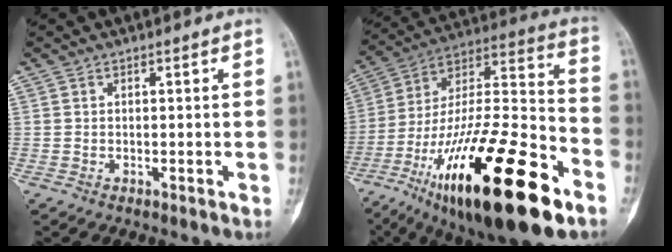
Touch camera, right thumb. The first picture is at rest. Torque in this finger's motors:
{"motor_torque": [1.13, 1.15, 2.09, -0.68, 0.25]}